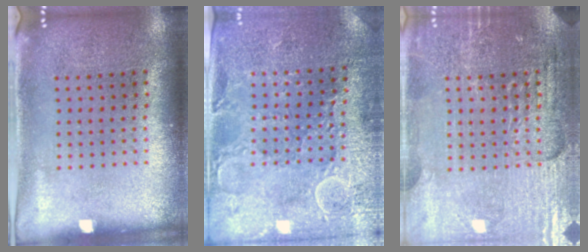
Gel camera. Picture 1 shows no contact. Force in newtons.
{"total": 2.9, "press": 2.8, "slide": 0.4}
{"total": 4.0, "press": 3.9, "slide": 1.0}